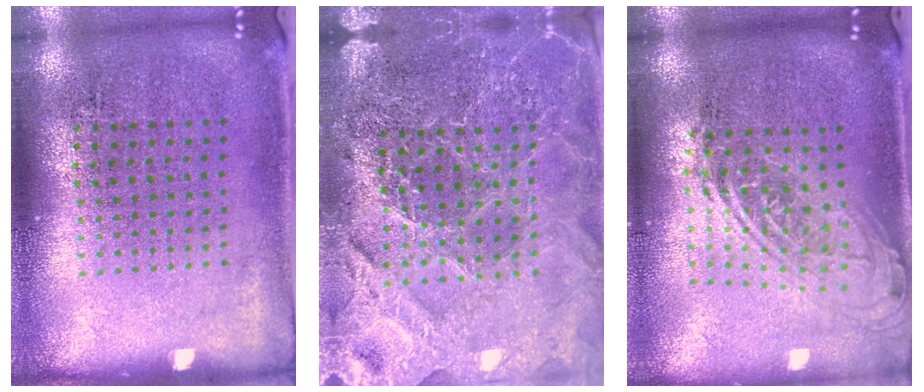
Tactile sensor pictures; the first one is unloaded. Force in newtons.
{"total": 4.4, "press": 4.2, "slide": 1.5}
{"total": 2.0, "press": 1.5, "slide": 1.2}